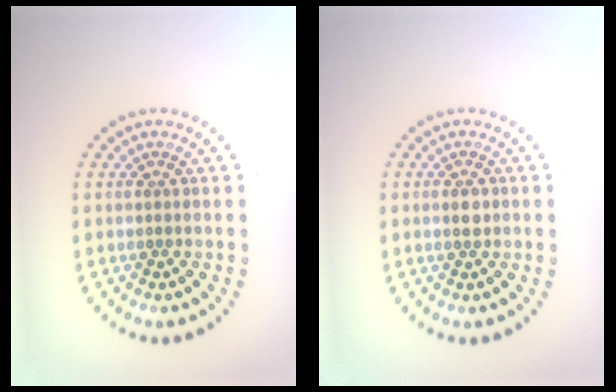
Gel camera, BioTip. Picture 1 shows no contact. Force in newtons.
{"total": 1.5, "press": 1.5, "slide": 0.3}